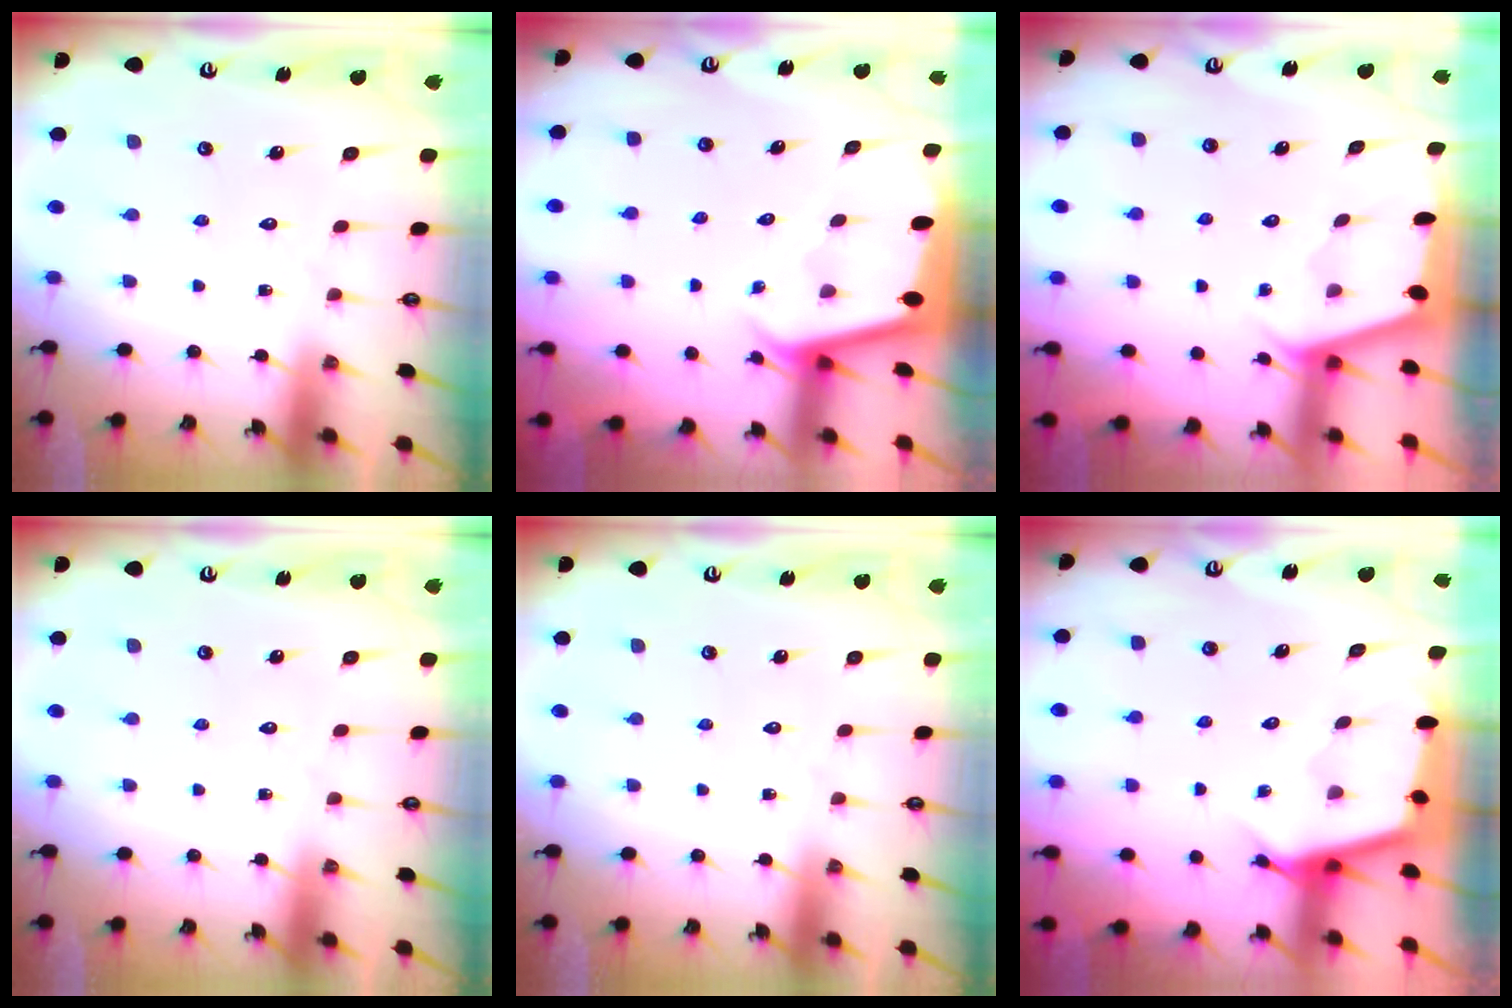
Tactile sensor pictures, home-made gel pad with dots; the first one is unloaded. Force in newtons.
{"total": 2.2, "press": 2.2, "slide": 0.1}
{"total": 2.6, "press": 2.6, "slide": 0.1}
{"total": 0.0}
{"total": 0.0}
{"total": 2.8, "press": 2.8, "slide": 0.3}